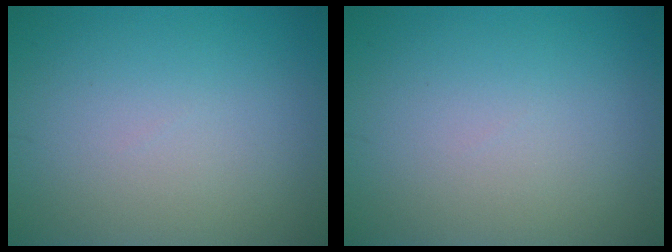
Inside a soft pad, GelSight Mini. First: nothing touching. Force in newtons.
{"total": 0.0}